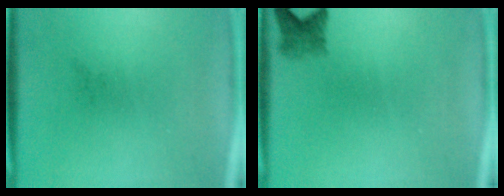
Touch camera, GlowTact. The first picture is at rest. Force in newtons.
{"total": 2.4}